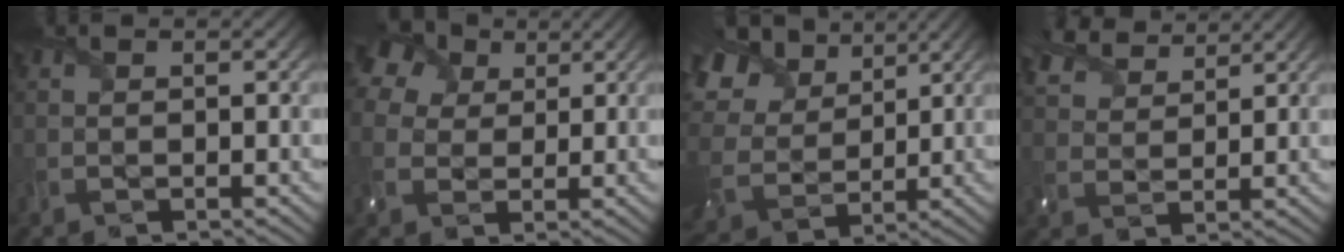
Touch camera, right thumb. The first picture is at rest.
{"total": 9.9, "force": [4.3, 7.2, 5.3], "torque": [-0.156, 0.031, 0.073]}
{"total": 13.7, "force": [6.1, 9.3, 7.9], "torque": [-0.237, 0.037, 0.119]}
{"total": 7.0, "force": [5.7, 2.8, 2.9], "torque": [-0.081, 0.018, 0.106]}